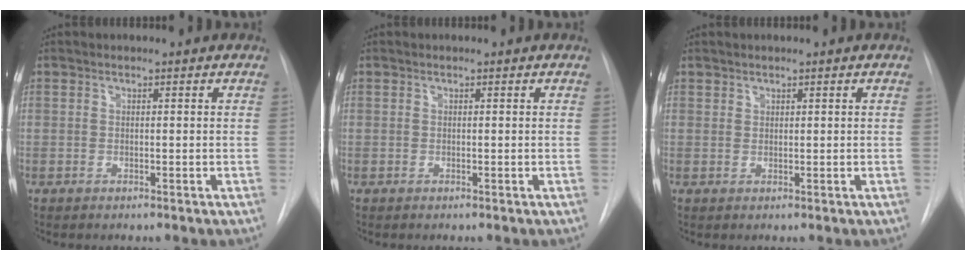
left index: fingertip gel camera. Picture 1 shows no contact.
{"total": 0.0}
{"total": 0.6, "force": [0.6, 0.2, 0.0], "torque": [0.003, 0.000, 0.011]}